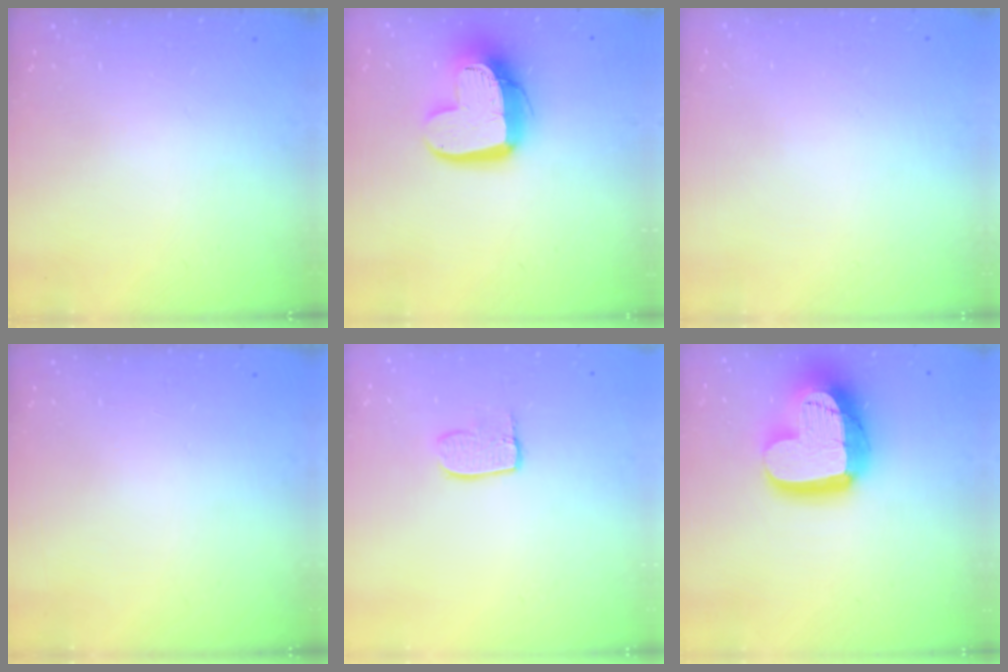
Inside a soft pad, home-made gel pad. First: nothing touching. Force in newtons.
{"total": 16.9, "press": 16.9, "slide": 1.4}
{"total": 0.0}
{"total": 0.0}
{"total": 6.8, "press": 6.8, "slide": 0.1}
{"total": 24.2, "press": 24.1, "slide": 1.8}